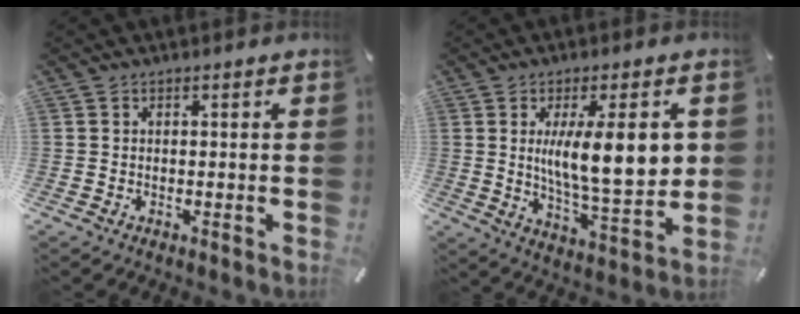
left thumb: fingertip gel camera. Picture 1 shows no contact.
{"total": 16.7, "force": [3.2, 4.8, 15.7], "torque": [-0.272, -0.019, 0.042]}